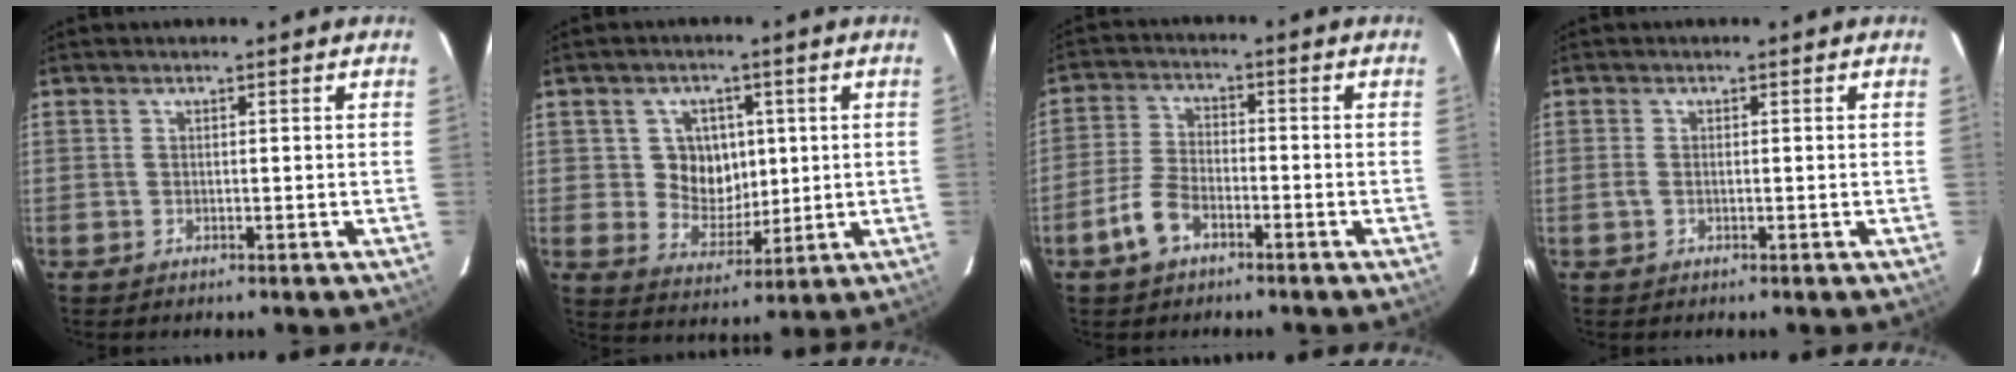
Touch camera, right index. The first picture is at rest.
{"total": 7.8, "force": [1.4, 7.1, 2.9], "torque": [-0.056, 0.007, 0.034]}
{"total": 6.7, "force": [-3.9, 3.4, 4.3], "torque": [-0.098, 0.007, -0.075]}
{"total": 1.3, "force": [-0.4, 0.7, 1.0], "torque": [-0.023, -0.001, -0.008]}